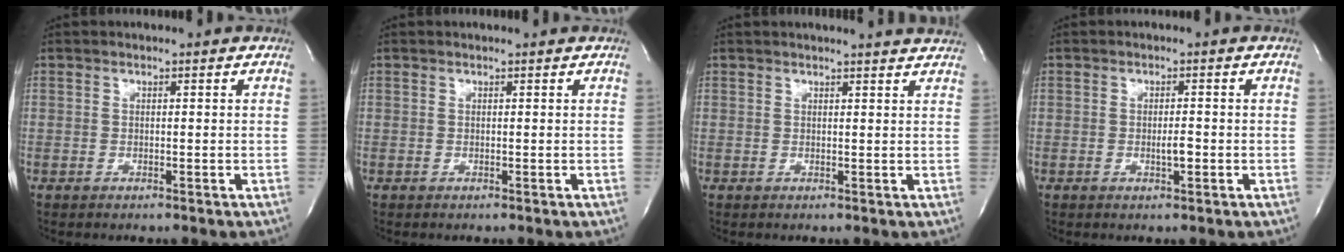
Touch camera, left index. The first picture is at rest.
{"total": 0.9, "force": [0.9, 0.0, 0.1], "torque": [-0.006, 0.005, 0.012]}
{"total": 7.1, "force": [6.8, -0.2, 1.9], "torque": [-0.024, -0.001, 0.060]}
{"total": 1.7, "force": [-0.5, 0.3, 1.6], "torque": [-0.028, -0.001, -0.010]}